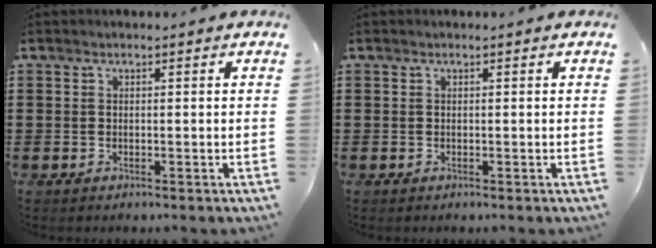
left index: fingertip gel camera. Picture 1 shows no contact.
{"total": 0.0}